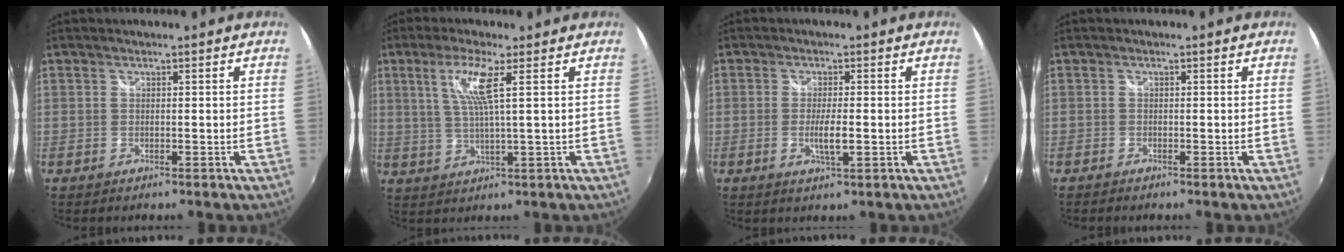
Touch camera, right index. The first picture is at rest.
{"total": 6.7, "force": [2.4, -0.4, 6.2], "torque": [-0.121, -0.002, 0.052]}
{"total": 3.7, "force": [-0.7, 0.5, 3.6], "torque": [-0.069, -0.003, -0.010]}
{"total": 0.9, "force": [-0.8, 0.3, 0.3], "torque": [-0.009, -0.004, -0.017]}